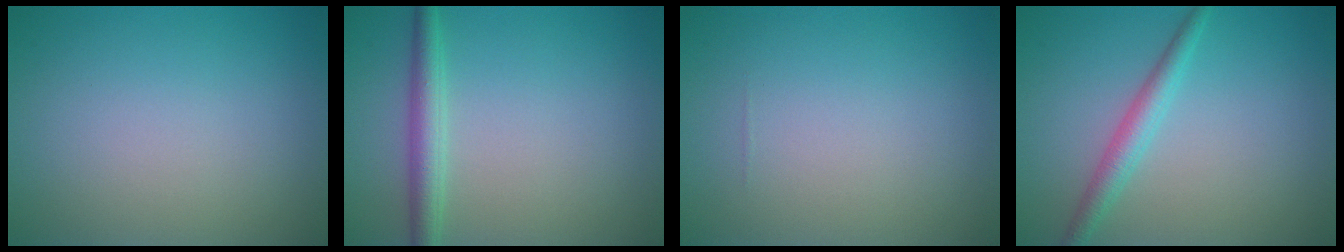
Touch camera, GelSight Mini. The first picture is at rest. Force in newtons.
{"total": 2.7, "press": 2.7, "slide": 0.1}
{"total": 0.0}
{"total": 2.4, "press": 2.4, "slide": 0.1}